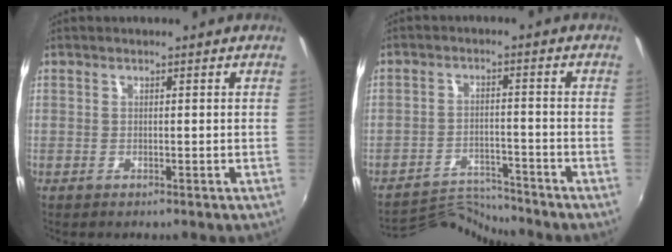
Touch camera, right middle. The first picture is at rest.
{"total": 7.1, "force": [-7.1, -0.6, -0.3], "torque": [-0.018, 0.011, -0.125]}